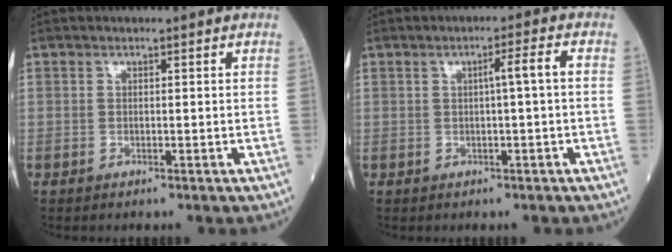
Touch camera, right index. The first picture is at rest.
{"total": 3.0, "force": [0.1, -0.4, 2.9], "torque": [-0.047, 0.006, 0.002]}